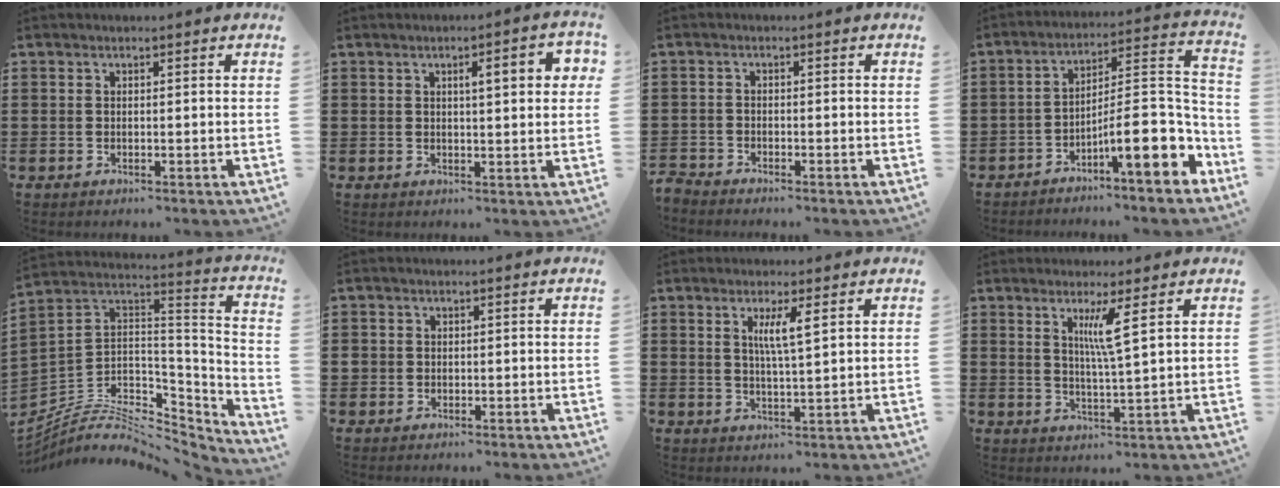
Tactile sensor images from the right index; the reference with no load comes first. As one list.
[{"total": 4.5, "force": [1.2, 1.0, 4.2], "torque": [-0.065, 0.002, 0.013]}, {"total": 2.1, "force": [-2.1, 0.0, -0.1], "torque": [-0.004, -0.001, -0.045]}, {"total": 12.7, "force": [-6.3, 2.3, 10.8], "torque": [-0.149, -0.015, -0.112]}, {"total": 6.9, "force": [-4.9, 3.6, 3.3], "torque": [-0.081, -0.011, -0.093]}, {"total": 1.0, "force": [-0.1, 1.0, 0.2], "torque": [-0.006, 0.005, -0.003]}, {"total": 3.8, "force": [1.5, 0.2, 3.5], "torque": [-0.074, 0.000, 0.022]}, {"total": 4.6, "force": [2.2, -0.4, 4.1], "torque": [-0.080, -0.008, 0.032]}]